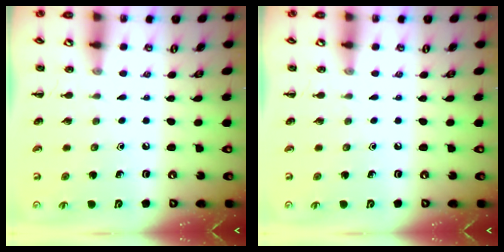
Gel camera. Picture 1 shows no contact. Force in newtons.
{"total": 0.0}